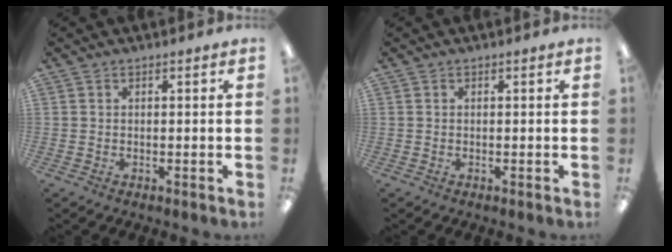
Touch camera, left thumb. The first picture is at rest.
{"total": 0.0}